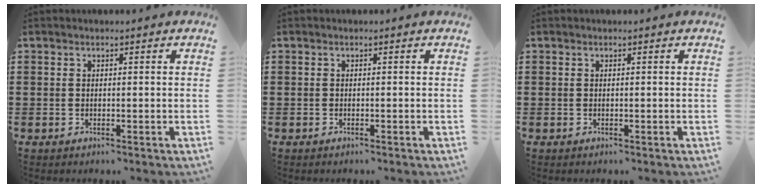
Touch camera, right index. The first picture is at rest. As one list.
[{"total": 0.0}, {"total": 0.0}]